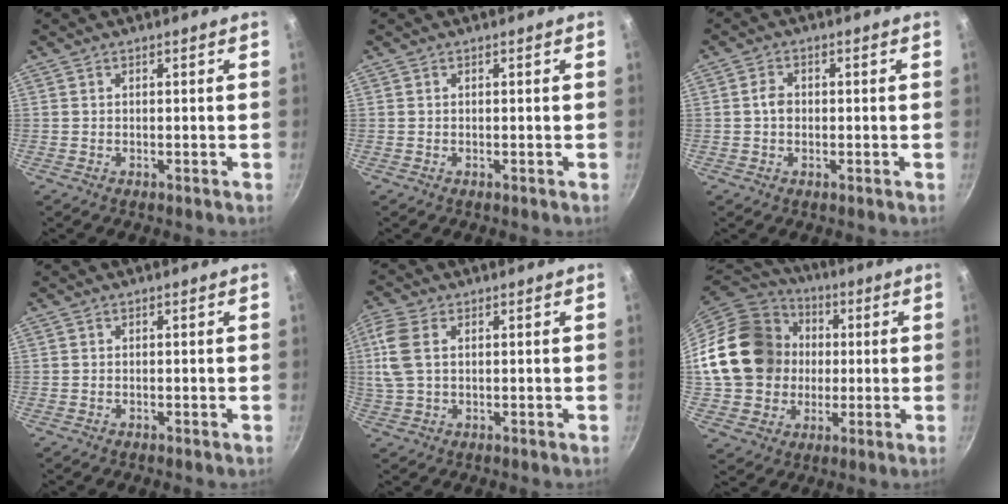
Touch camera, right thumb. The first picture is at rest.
{"total": 0.0}
{"total": 2.6, "force": [0.0, 1.9, 1.7], "torque": [-0.024, 0.007, -0.003]}
{"total": 0.0}
{"total": 7.2, "force": [1.5, 4.2, 5.7], "torque": [-0.133, 0.009, 0.029]}
{"total": 22.9, "force": [1.5, 19.7, 11.6], "torque": [-0.197, 0.041, 0.039]}